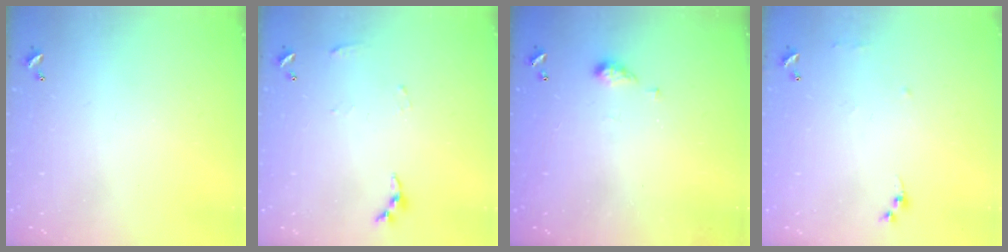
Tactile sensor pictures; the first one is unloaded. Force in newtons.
{"total": 4.6, "press": 4.6, "slide": 0.4}
{"total": 3.1, "press": 3.1, "slide": 0.6}
{"total": 6.4, "press": 6.4, "slide": 0.8}